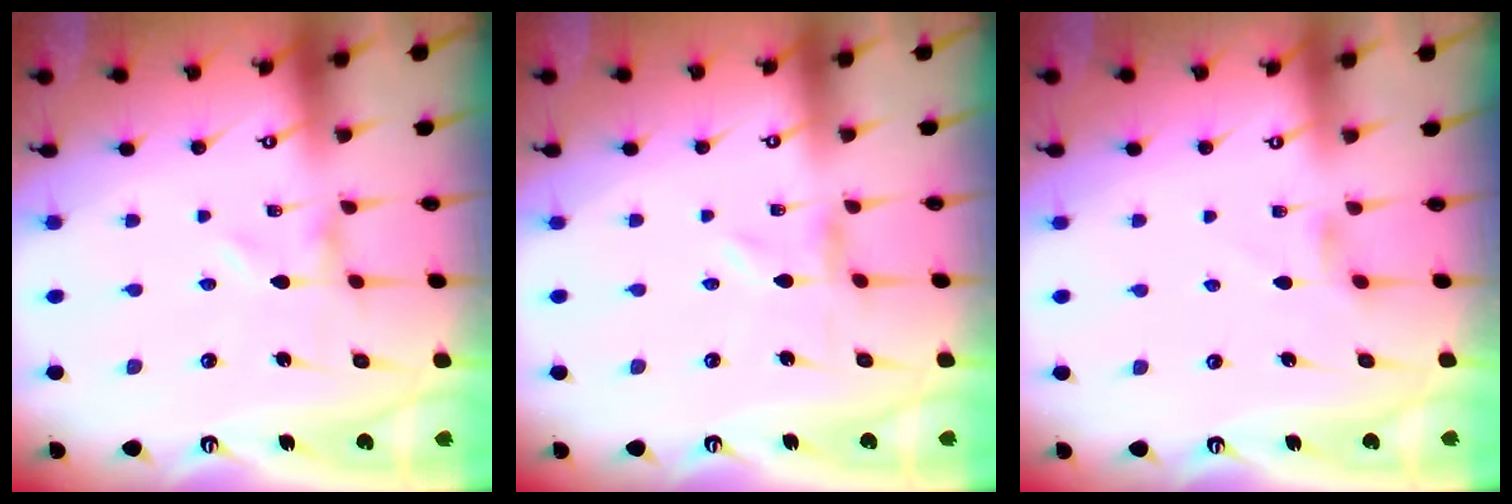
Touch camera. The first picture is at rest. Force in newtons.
{"total": 0.0}
{"total": 2.5, "press": 2.5, "slide": 0.4}